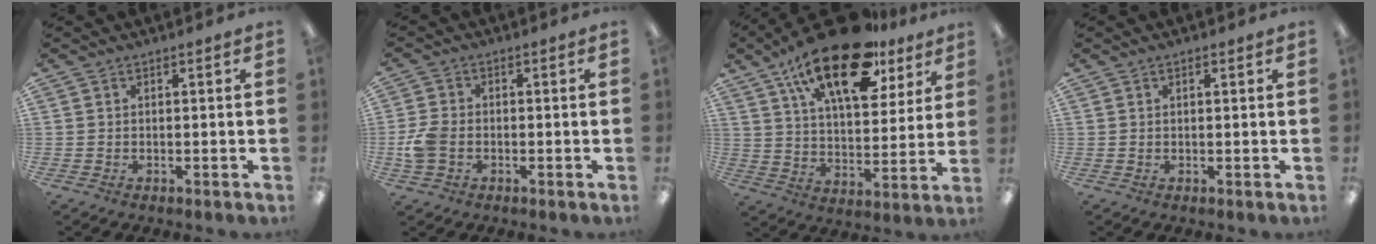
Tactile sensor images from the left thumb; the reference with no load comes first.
{"total": 5.9, "force": [-1.3, 4.3, 3.8], "torque": [-0.074, 0.011, -0.022]}
{"total": 22.8, "force": [14.4, 9.8, 14.7], "torque": [-0.238, -0.071, 0.244]}
{"total": 1.0, "force": [0.6, 0.5, 0.6], "torque": [-0.005, 0.000, 0.008]}